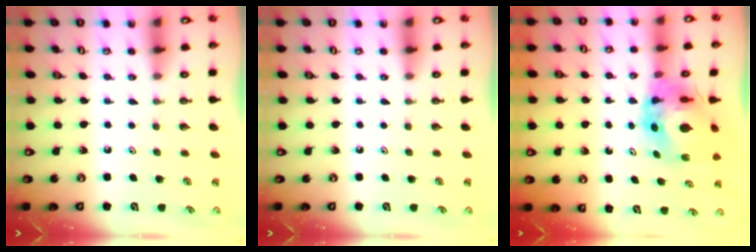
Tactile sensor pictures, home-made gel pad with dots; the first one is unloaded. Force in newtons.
{"total": 0.0}
{"total": 9.2, "press": 9.1, "slide": 1.1}